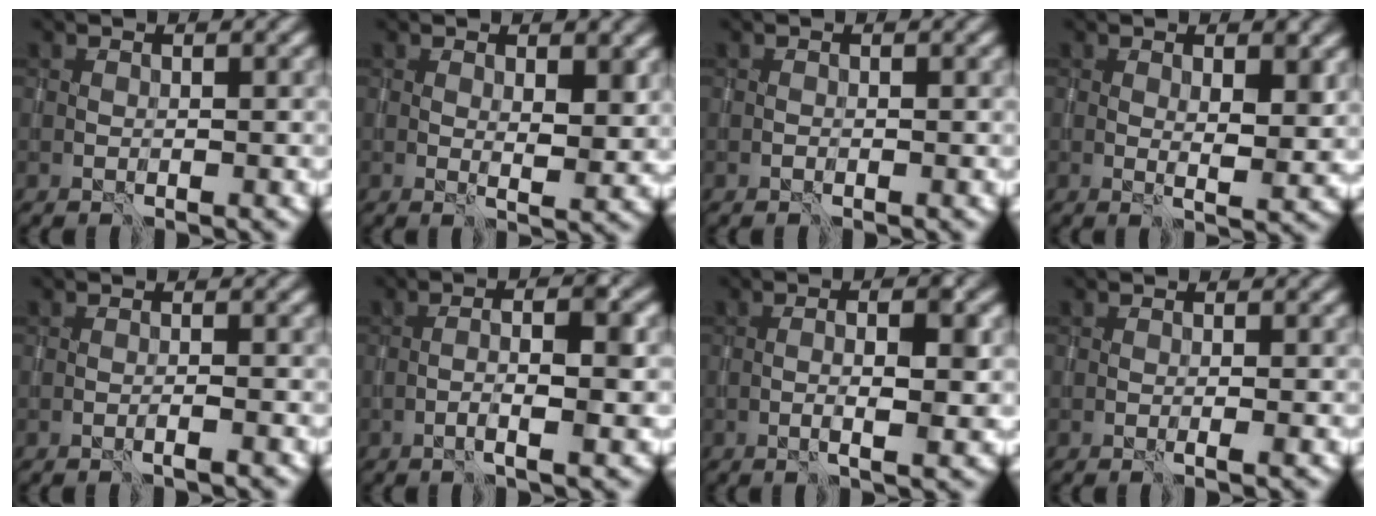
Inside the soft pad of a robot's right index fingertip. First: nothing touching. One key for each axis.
{"total": 2.8, "fx": 1.0, "fy": 1.0, "fz": 2.5, "tx": -0.037, "ty": -0.006, "tz": 0.019}
{"total": 0.0}
{"total": 3.4, "fx": 0.9, "fy": 0.9, "fz": 3.1, "tx": -0.045, "ty": -0.005, "tz": 0.017}
{"total": 0.8, "fx": -0.5, "fy": 0.1, "fz": 0.7, "tx": -0.007, "ty": 0.002, "tz": -0.013}
{"total": 4.2, "fx": -1.2, "fy": 0.6, "fz": 3.9, "tx": -0.061, "ty": 0.011, "tz": -0.025}
{"total": 4.1, "fx": -0.3, "fy": 0.8, "fz": 4.0, "tx": -0.059, "ty": 0.003, "tz": -0.007}
{"total": 0.8, "fx": -0.2, "fy": 0.1, "fz": 0.8, "tx": -0.010, "ty": -0.003, "tz": -0.006}